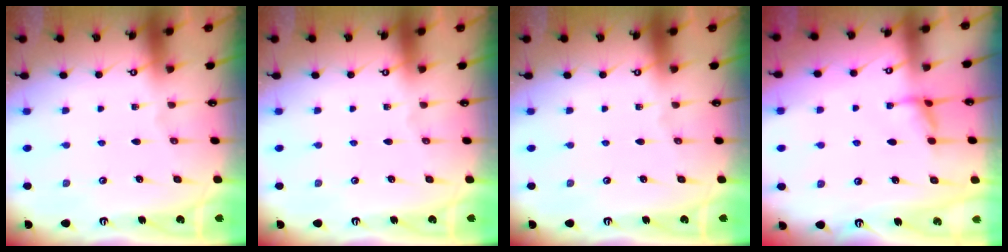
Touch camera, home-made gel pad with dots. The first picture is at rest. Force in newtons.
{"total": 0.0}
{"total": 0.0}
{"total": 1.8, "press": 1.7, "slide": 0.5}